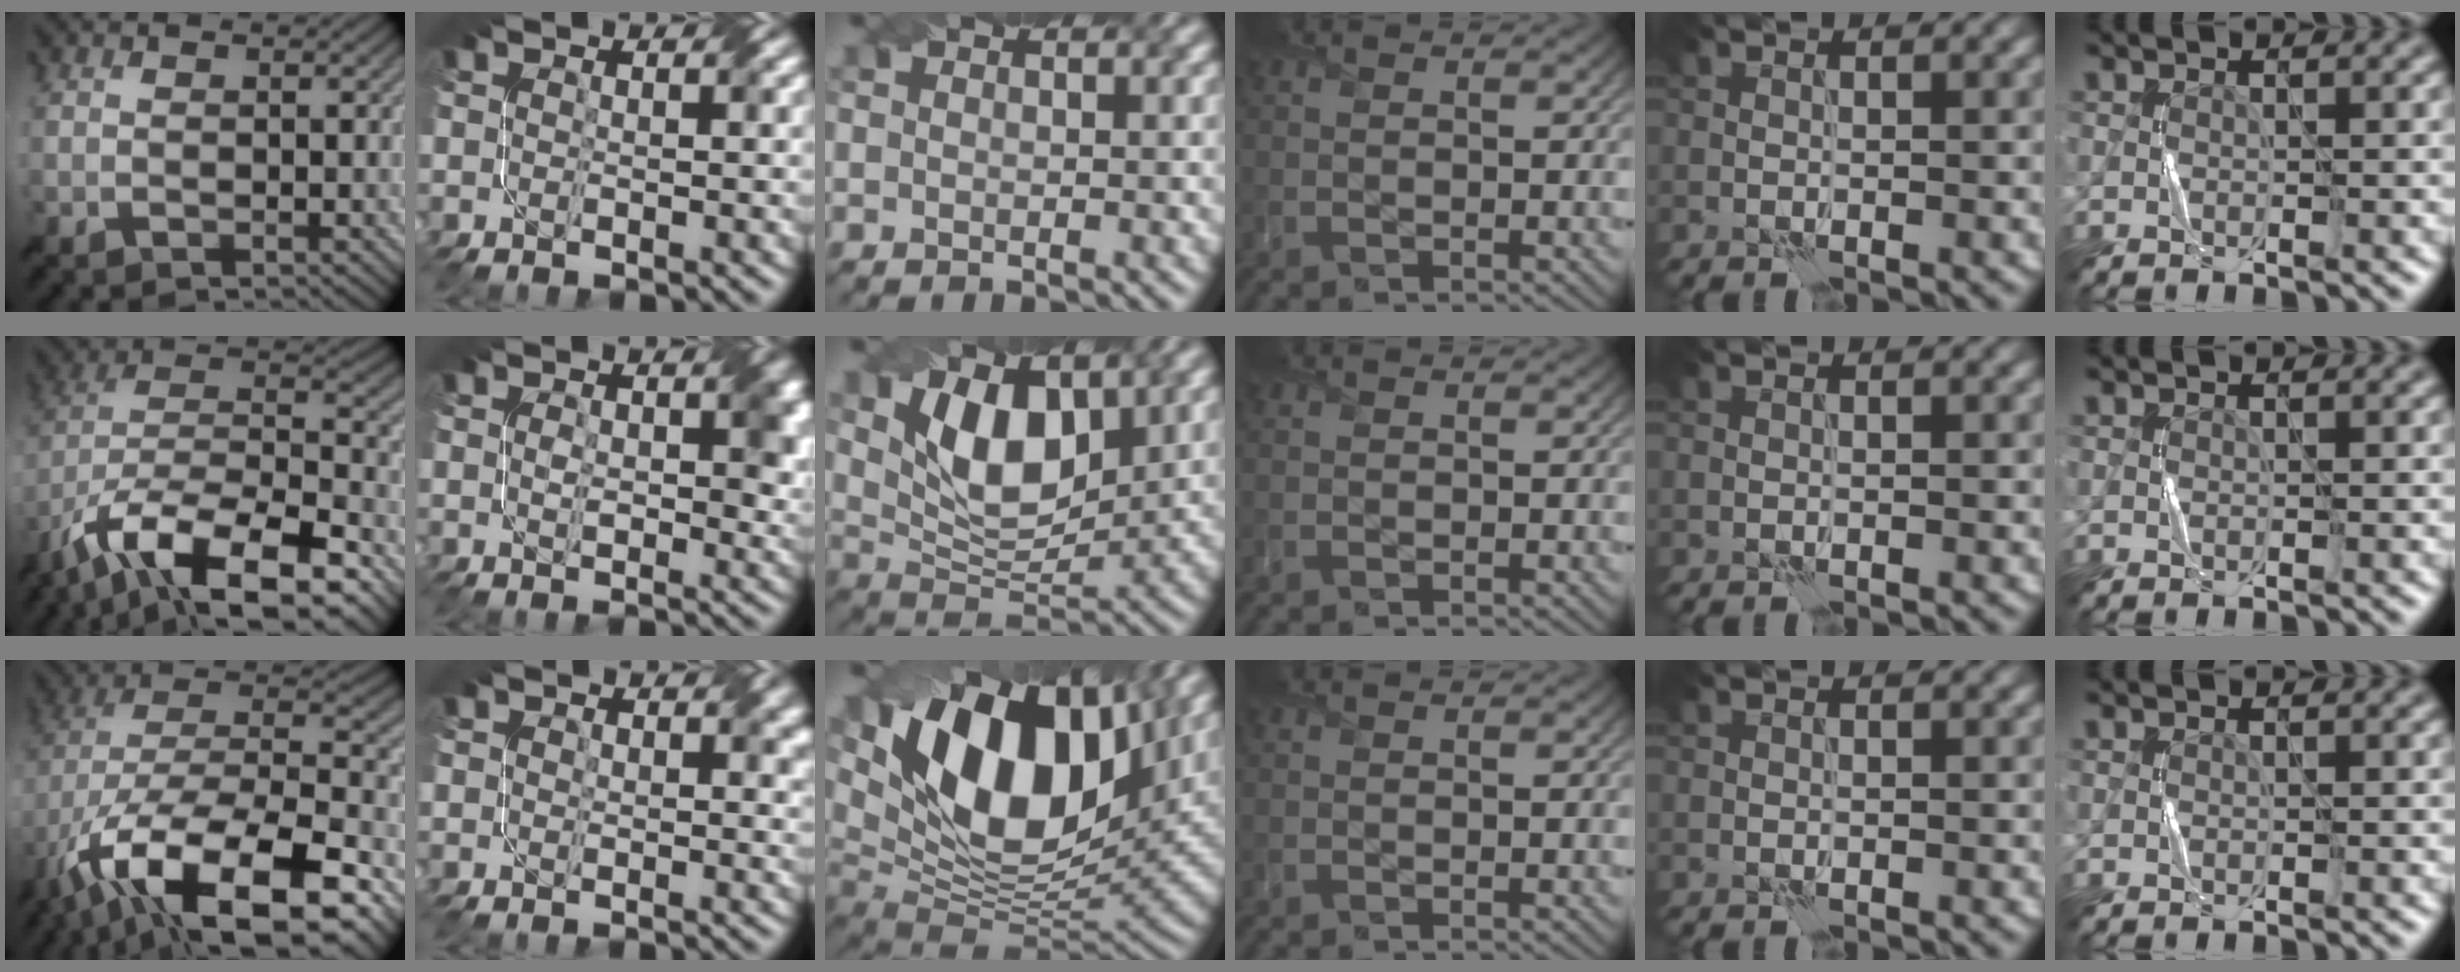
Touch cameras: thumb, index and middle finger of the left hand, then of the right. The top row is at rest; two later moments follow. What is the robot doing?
{"motion": "twist", "object": "screw"}